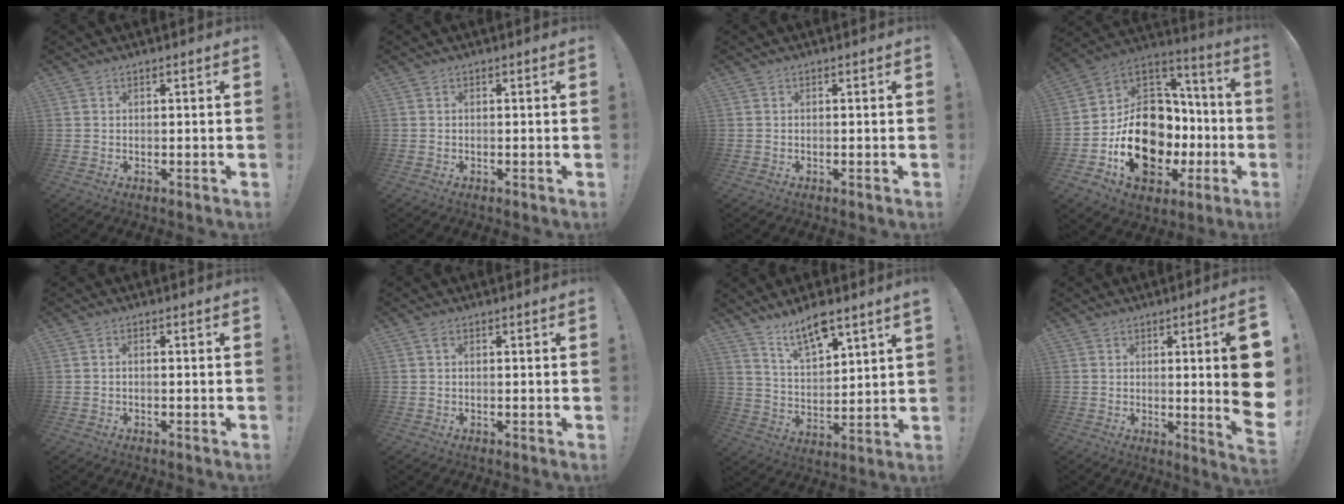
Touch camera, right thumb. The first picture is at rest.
{"total": 0.0}
{"total": 0.0}
{"total": 22.4, "force": [-6.6, 16.4, 13.6], "torque": [-0.209, 0.035, -0.084]}
{"total": 0.9, "force": [-0.7, 0.0, 0.6], "torque": [-0.008, 0.000, -0.013]}
{"total": 0.9, "force": [0.5, 0.2, 0.8], "torque": [-0.012, 0.000, 0.007]}
{"total": 9.7, "force": [7.9, 1.9, 5.4], "torque": [-0.096, -0.049, 0.138]}
{"total": 12.1, "force": [1.0, 0.3, 12.0], "torque": [-0.160, -0.025, 0.012]}